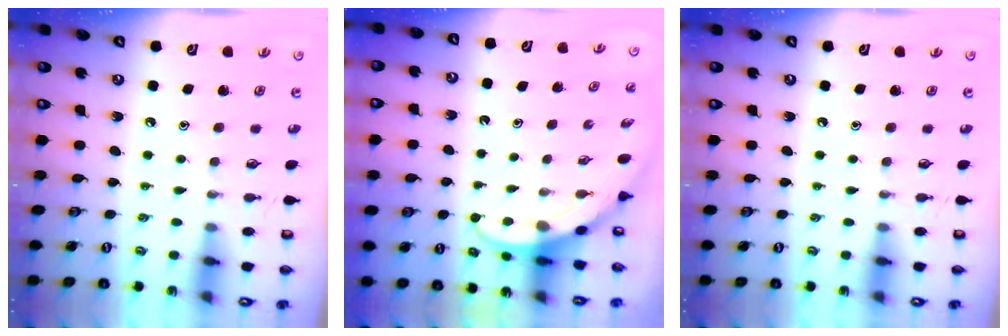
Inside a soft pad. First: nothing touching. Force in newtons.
{"total": 3.9, "press": 3.9, "slide": 0.3}
{"total": 0.0}